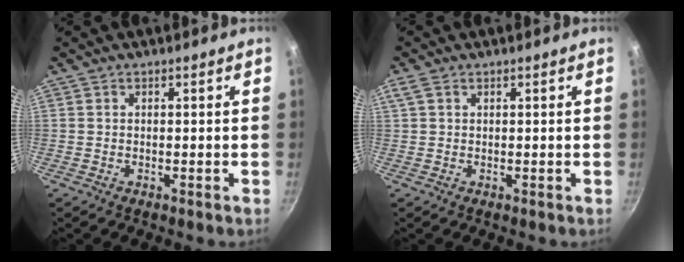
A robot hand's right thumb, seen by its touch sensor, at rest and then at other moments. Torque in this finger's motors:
{"motor_torque": [-0.88, 0.93, -0.01, 0.03, 0.06]}